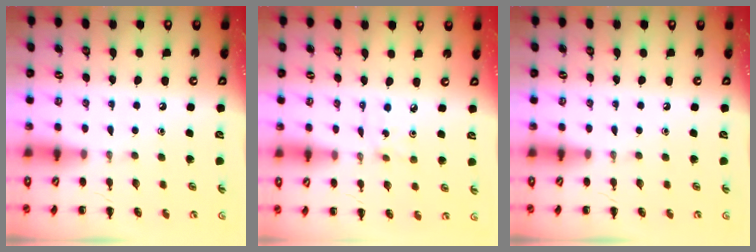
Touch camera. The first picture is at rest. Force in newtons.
{"total": 1.7, "press": 1.6, "slide": 0.6}
{"total": 0.0}